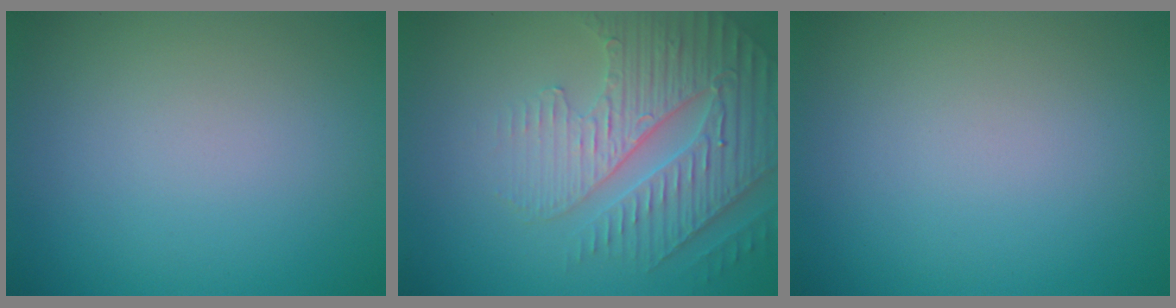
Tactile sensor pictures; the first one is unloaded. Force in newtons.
{"total": 5.1, "press": 4.6, "slide": 2.3}
{"total": 0.0}